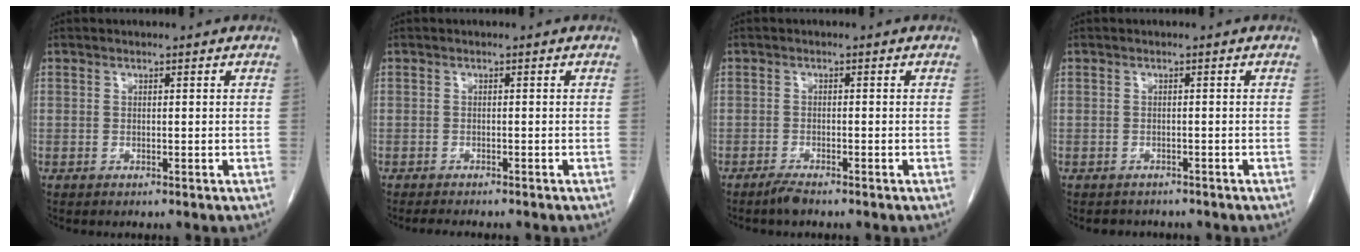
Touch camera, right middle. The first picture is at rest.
{"total": 3.9, "force": [-3.4, 0.7, 1.8], "torque": [-0.025, -0.007, -0.042]}
{"total": 1.7, "force": [-1.5, 0.1, 0.8], "torque": [-0.023, -0.004, -0.029]}
{"total": 2.7, "force": [-2.4, 1.2, 0.2], "torque": [-0.008, 0.000, -0.030]}